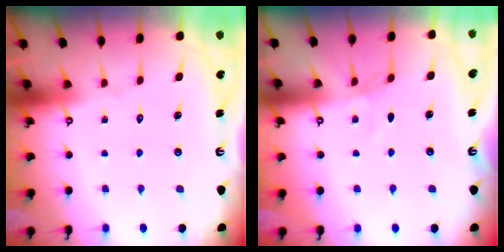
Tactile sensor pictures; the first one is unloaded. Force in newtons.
{"total": 1.4, "press": 1.3, "slide": 0.3}